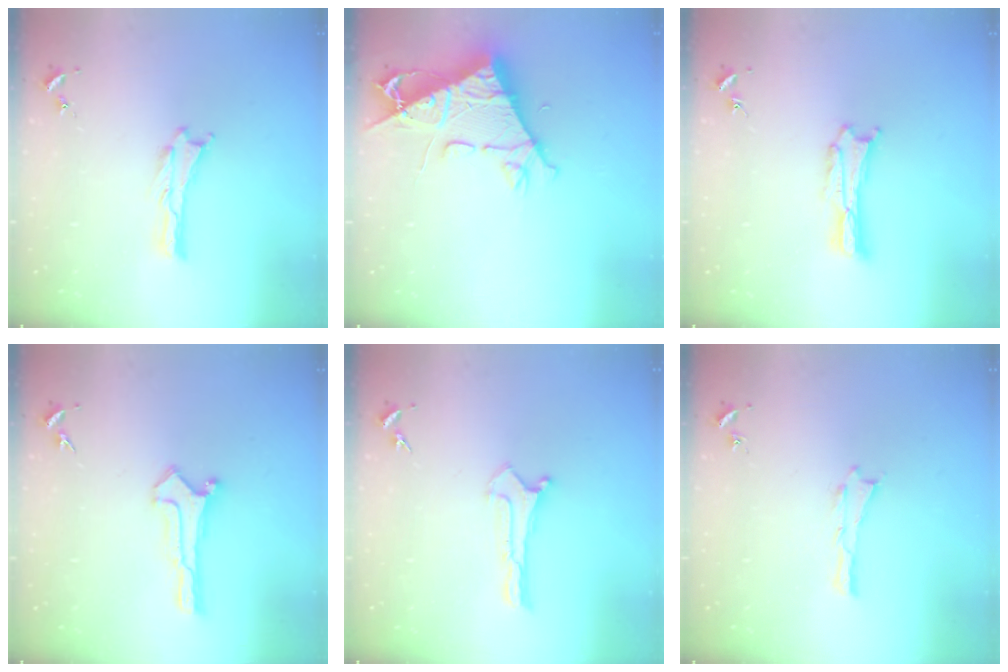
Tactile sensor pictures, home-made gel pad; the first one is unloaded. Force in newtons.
{"total": 9.7, "press": 9.6, "slide": 1.4}
{"total": 1.2, "press": 1.2, "slide": 0.2}
{"total": 0.0}
{"total": 0.0}
{"total": 0.0}